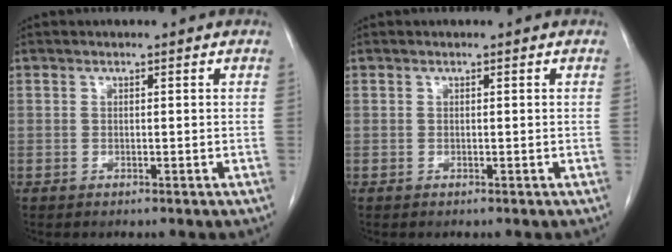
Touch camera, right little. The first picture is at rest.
{"total": 0.0}